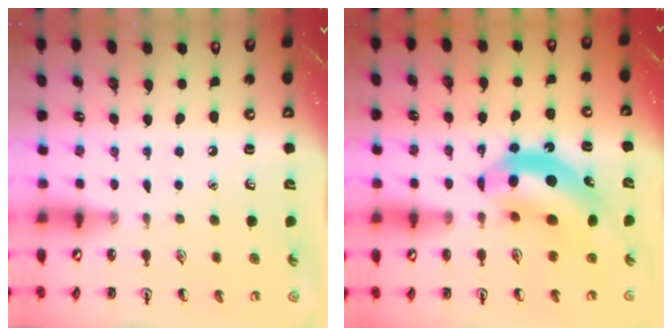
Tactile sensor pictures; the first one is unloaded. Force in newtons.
{"total": 11.1, "press": 10.6, "slide": 3.3}